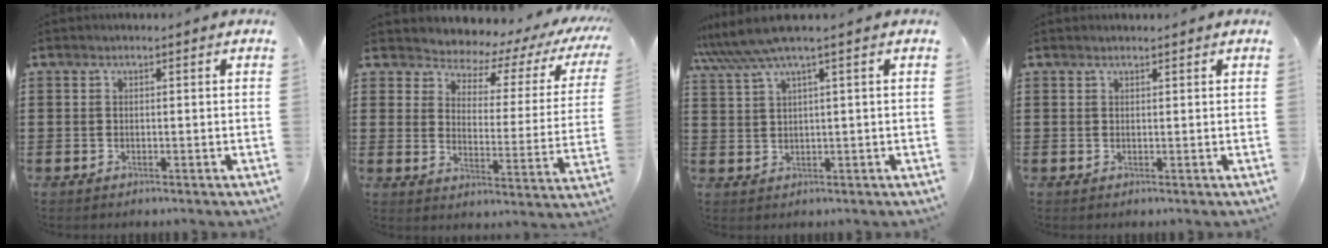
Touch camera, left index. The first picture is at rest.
{"total": 3.6, "force": [3.3, 1.3, 0.6], "torque": [-0.039, -0.033, 0.047]}
{"total": 4.8, "force": [2.9, -0.5, 3.8], "torque": [-0.089, -0.011, 0.047]}
{"total": 0.7, "force": [0.6, 0.1, 0.2], "torque": [-0.004, -0.001, 0.013]}